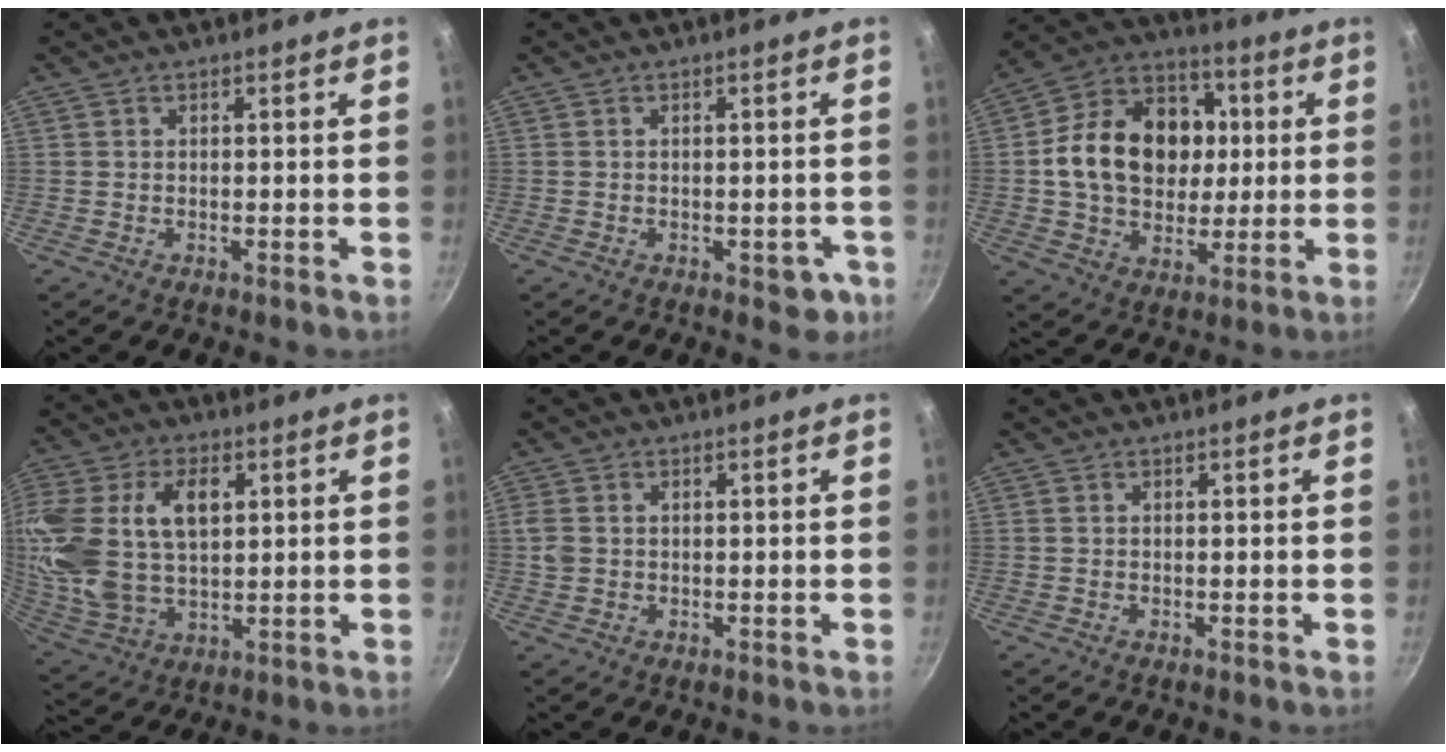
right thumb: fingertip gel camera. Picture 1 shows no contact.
{"total": 4.1, "force": [-1.6, 2.4, 3.0], "torque": [-0.014, 0.013, -0.011]}
{"total": 20.2, "force": [1.9, 15.7, 12.6], "torque": [-0.175, 0.026, 0.025]}
{"total": 22.6, "force": [5.6, 14.3, 16.5], "torque": [-0.353, -0.004, 0.110]}
{"total": 3.0, "force": [0.3, 2.5, 1.6], "torque": [-0.029, 0.002, 0.007]}
{"total": 0.0}